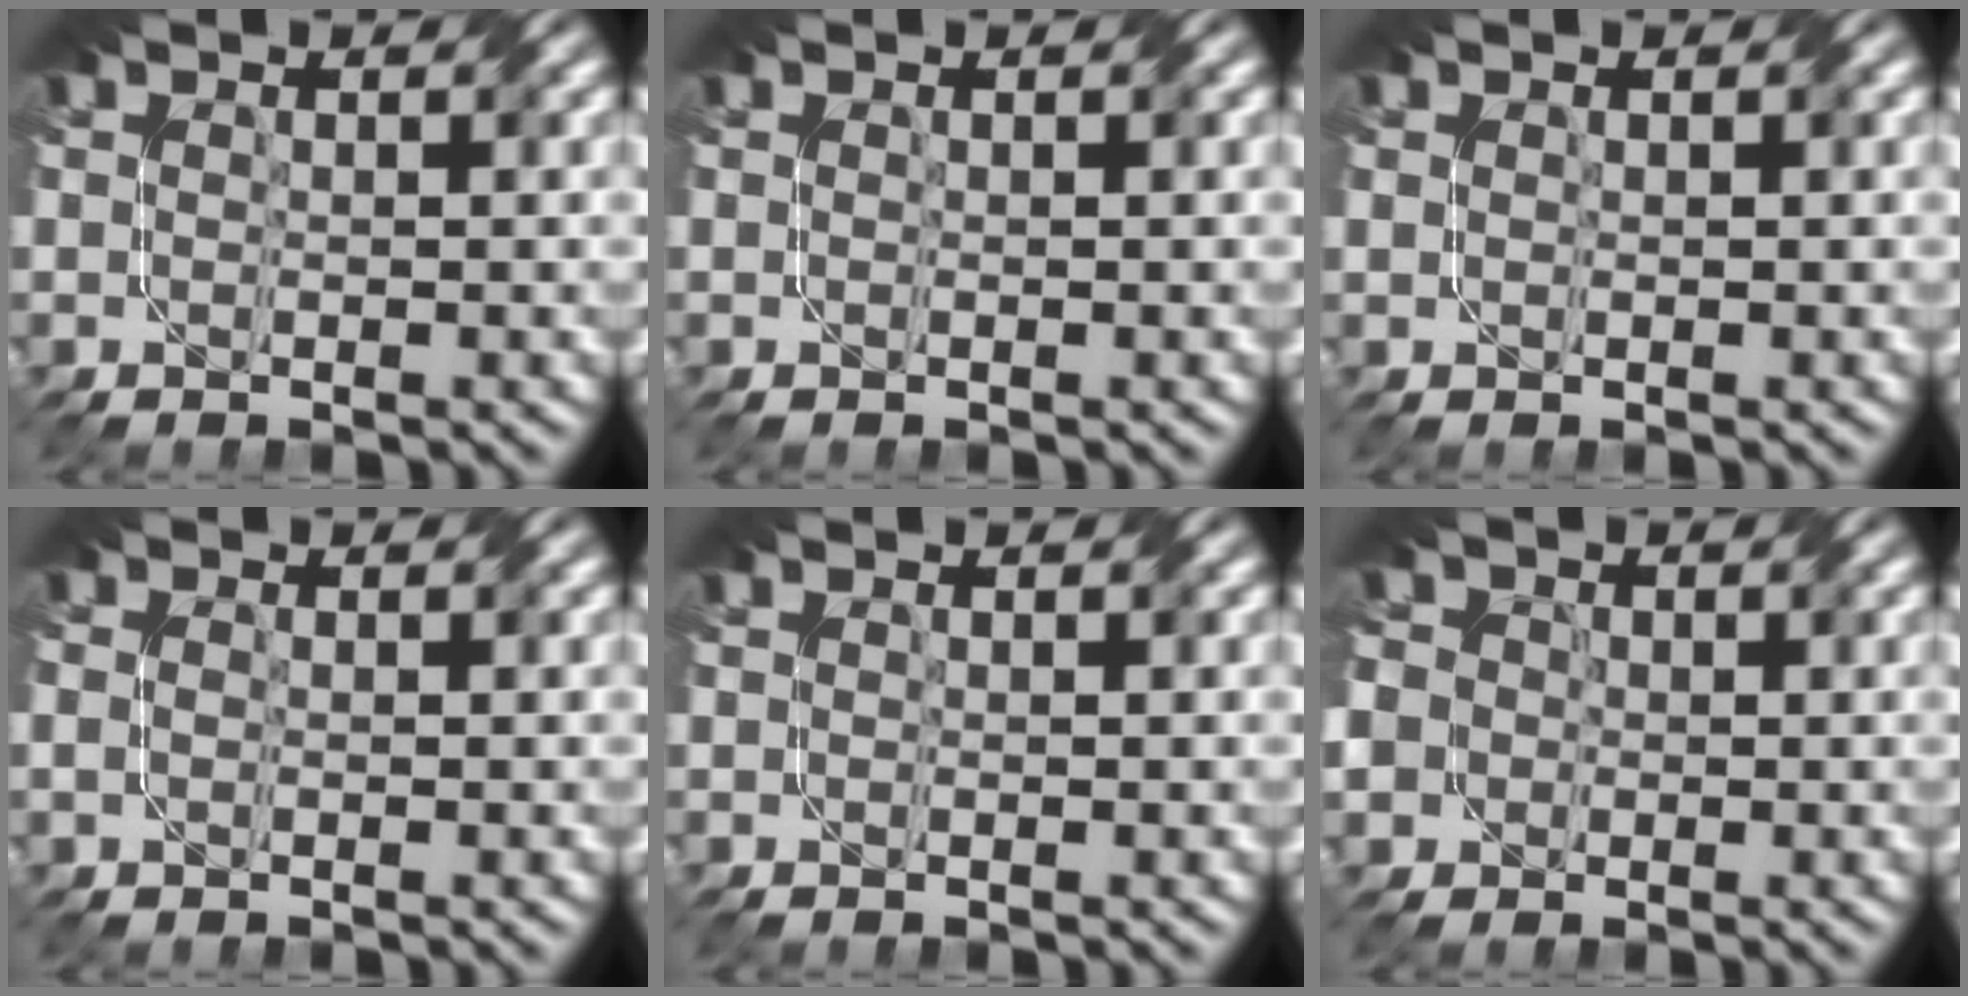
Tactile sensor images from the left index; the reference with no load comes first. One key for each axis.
{"total": 0.0}
{"total": 0.6, "fx": 0.3, "fy": 0.1, "fz": -0.5, "tx": 0.007, "ty": 0.002, "tz": 0.008}
{"total": 1.2, "fx": 0.4, "fy": 0.9, "fz": 0.5, "tx": -0.013, "ty": 0.000, "tz": -0.004}
{"total": 0.0}
{"total": 7.0, "fx": -0.8, "fy": 6.5, "fz": 2.3, "tx": -0.064, "ty": 0.017, "tz": -0.061}